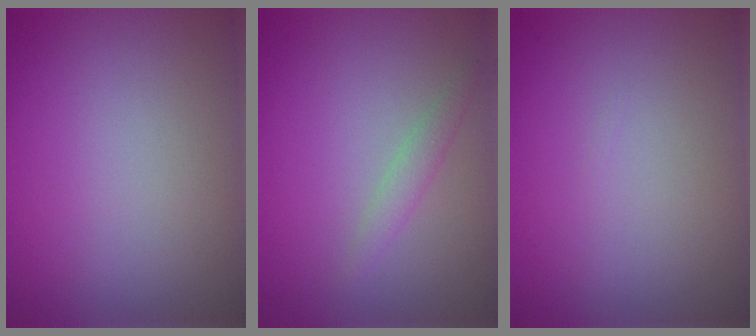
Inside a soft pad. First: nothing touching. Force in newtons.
{"total": 1.3, "press": 1.3, "slide": 0.1}
{"total": 0.0}